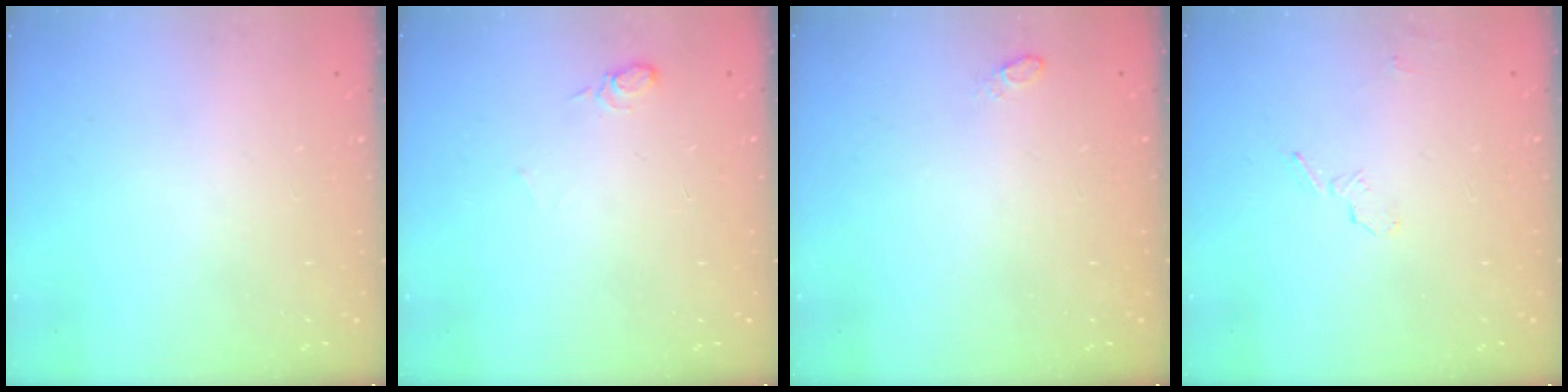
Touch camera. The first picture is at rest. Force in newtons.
{"total": 5.6, "press": 5.5, "slide": 1.4}
{"total": 4.0, "press": 3.7, "slide": 1.5}
{"total": 5.3, "press": 5.1, "slide": 1.7}